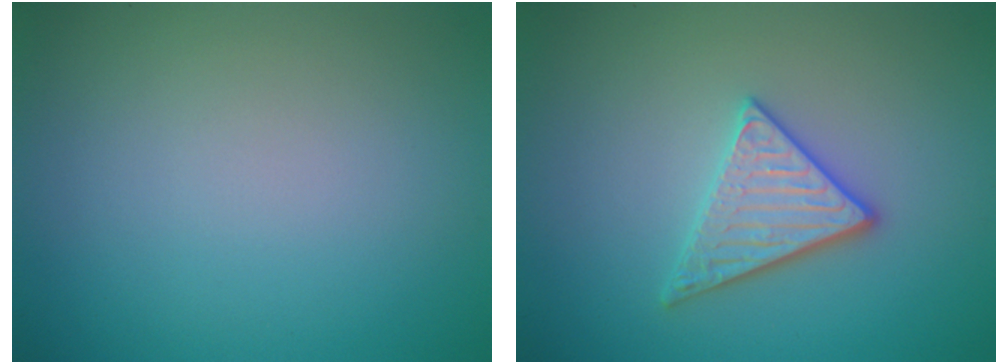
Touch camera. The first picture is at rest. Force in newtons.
{"total": 3.0, "press": 2.9, "slide": 0.8}